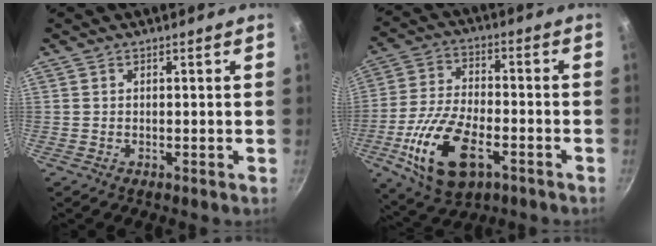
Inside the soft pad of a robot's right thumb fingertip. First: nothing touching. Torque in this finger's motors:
{"motor_torque": [0.30, 0.64, 1.71, -1.07, 0.69]}